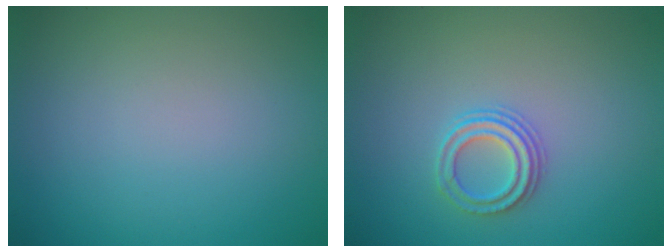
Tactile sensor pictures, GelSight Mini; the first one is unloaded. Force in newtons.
{"total": 2.4, "press": 2.2, "slide": 0.8}